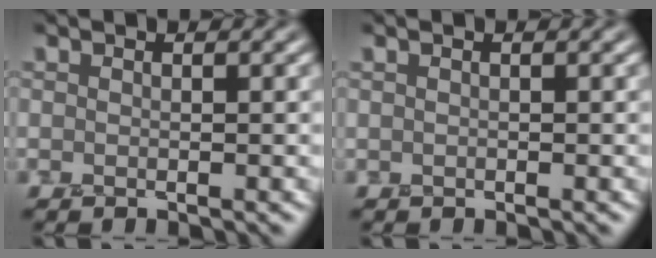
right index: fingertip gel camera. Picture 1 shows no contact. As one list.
[{"total": 0.0}]